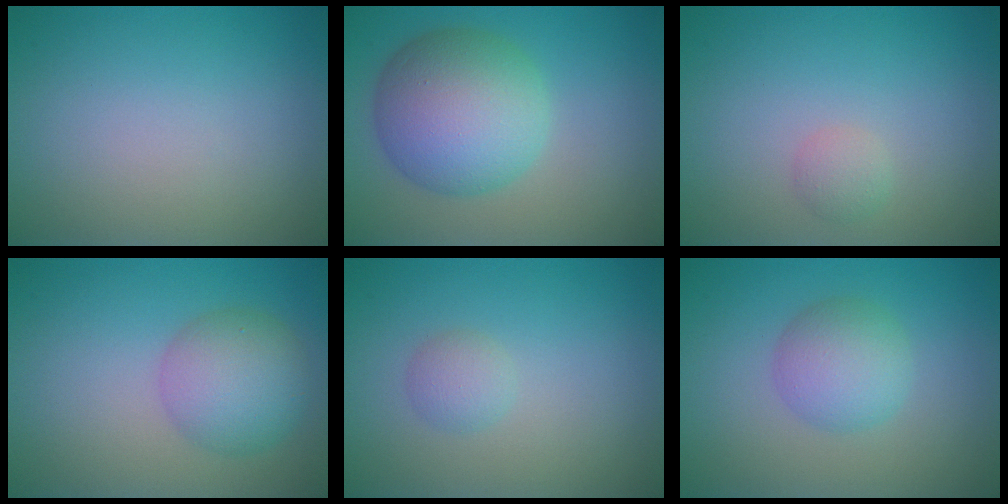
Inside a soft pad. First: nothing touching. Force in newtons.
{"total": 8.7, "press": 8.6, "slide": 0.2}
{"total": 1.1, "press": 1.1, "slide": 0.1}
{"total": 4.9, "press": 4.9, "slide": 0.1}
{"total": 1.4, "press": 1.4, "slide": 0.1}
{"total": 3.7, "press": 3.7, "slide": 0.0}